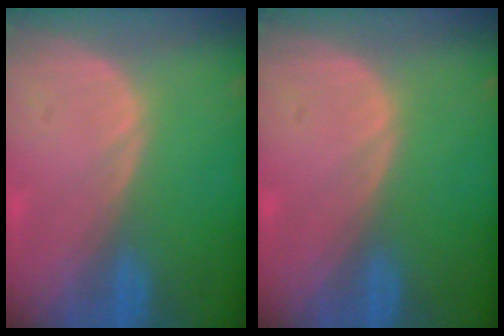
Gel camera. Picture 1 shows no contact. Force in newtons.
{"total": 0.0}